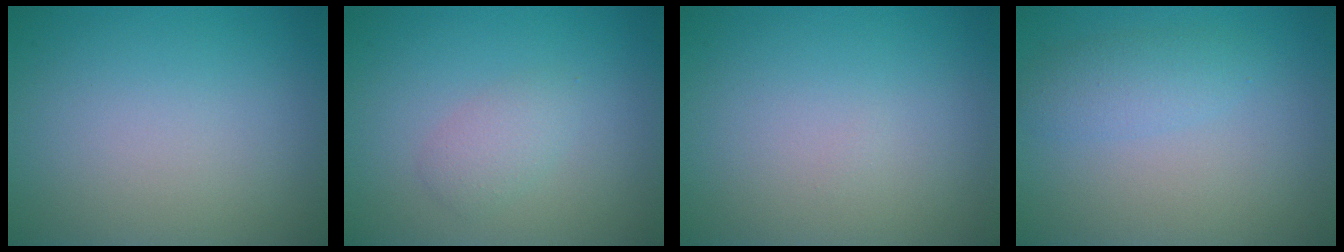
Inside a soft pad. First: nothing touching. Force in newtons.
{"total": 1.7, "press": 1.7, "slide": 0.1}
{"total": 0.0}
{"total": 2.1, "press": 2.1, "slide": 0.1}